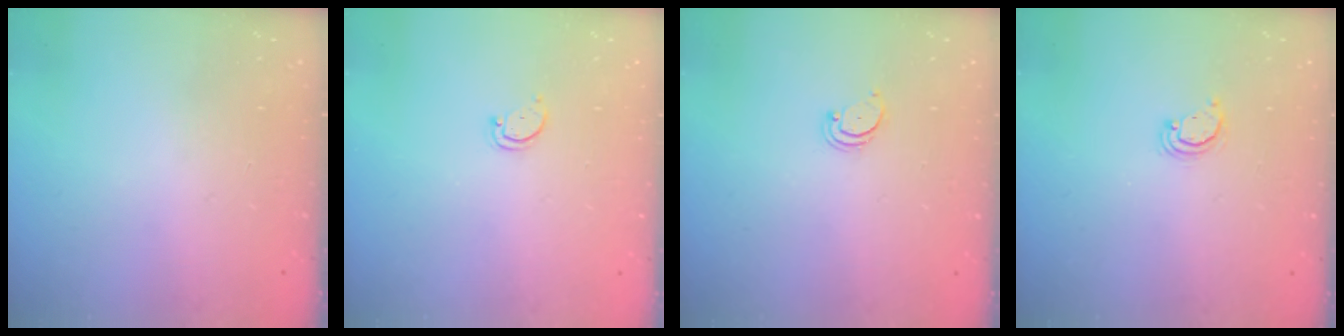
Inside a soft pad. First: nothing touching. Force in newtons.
{"total": 2.6, "press": 2.5, "slide": 0.4}
{"total": 2.4, "press": 2.3, "slide": 0.5}
{"total": 2.5, "press": 2.5, "slide": 0.3}